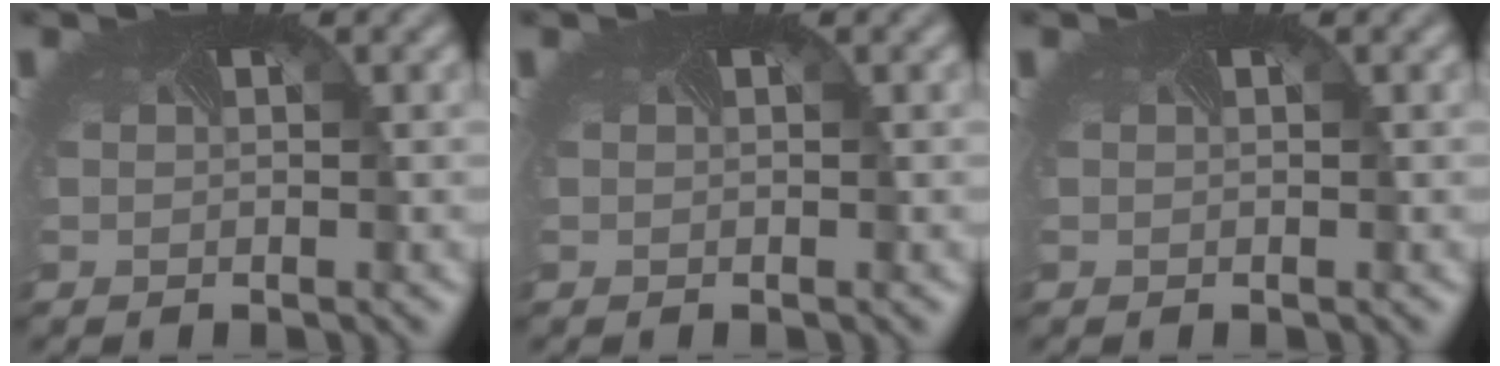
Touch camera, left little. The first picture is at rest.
{"total": 0.0}
{"total": 0.0}